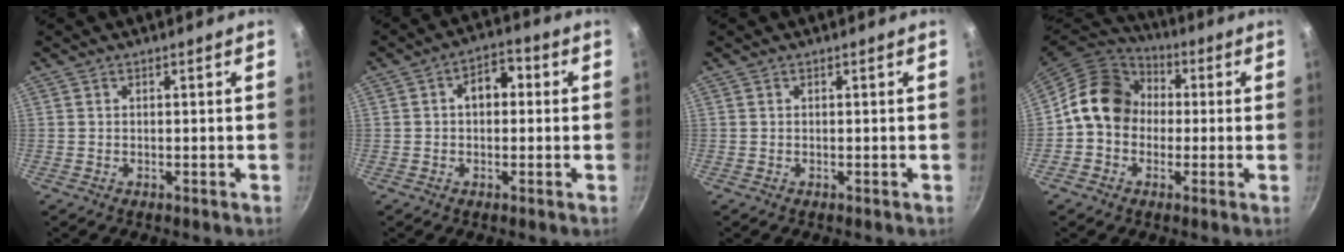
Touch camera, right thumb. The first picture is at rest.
{"total": 6.0, "force": [0.6, 4.2, 4.3], "torque": [-0.031, 0.020, -0.001]}
{"total": 0.0}
{"total": 12.8, "force": [0.6, 10.8, 6.9], "torque": [-0.077, 0.031, -0.010]}